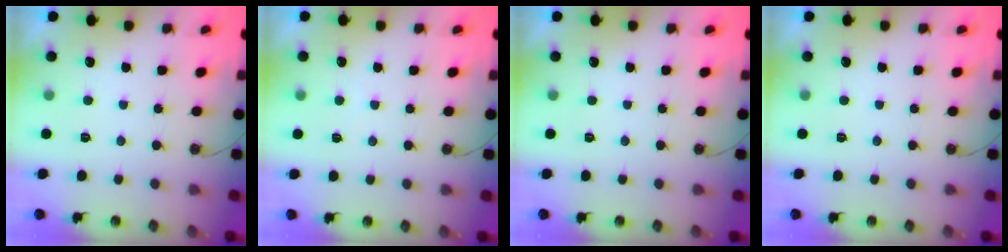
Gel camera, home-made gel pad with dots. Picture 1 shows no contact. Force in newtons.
{"total": 3.6, "press": 3.6, "slide": 0.4}
{"total": 0.0}
{"total": 0.0}